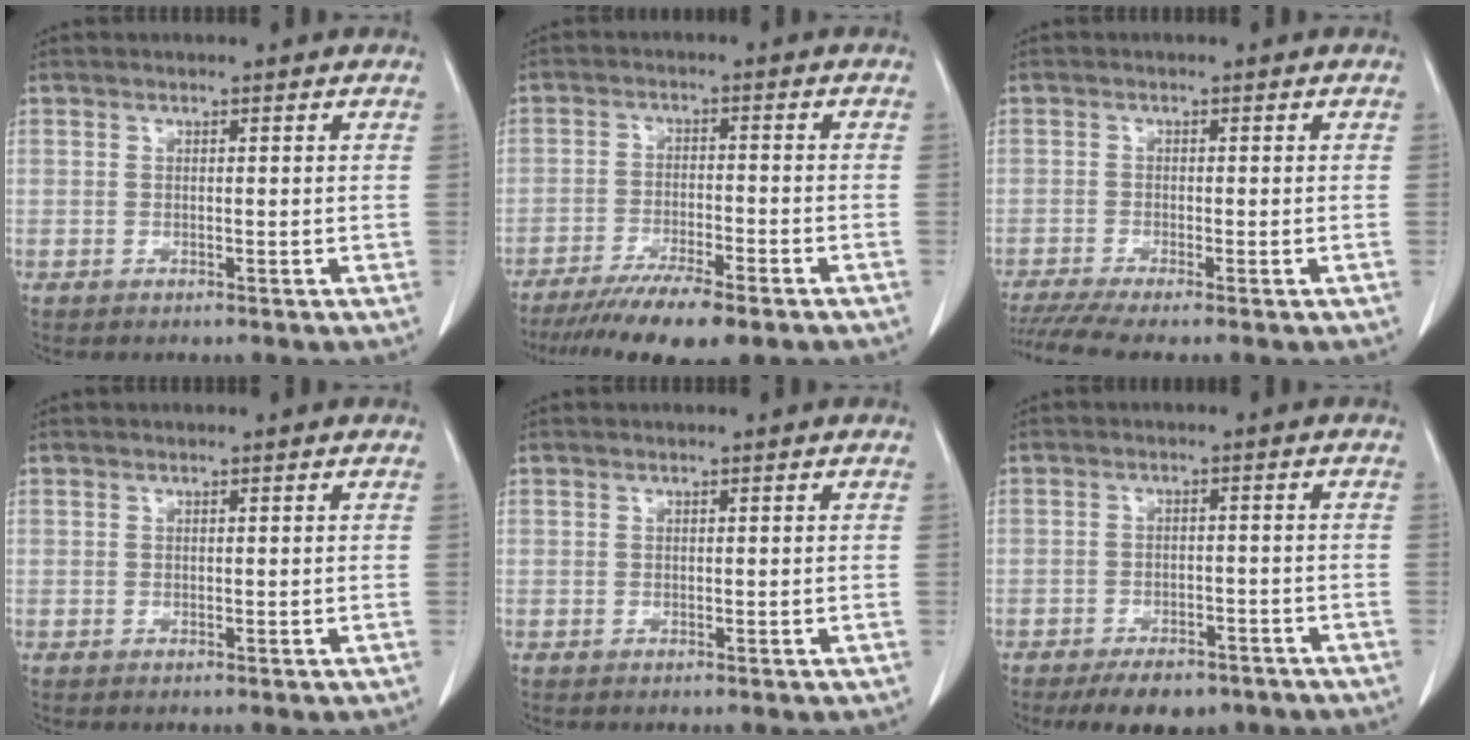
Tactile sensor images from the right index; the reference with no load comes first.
{"total": 11.0, "force": [-8.5, 1.3, 6.9], "torque": [-0.107, -0.023, -0.136]}
{"total": 5.3, "force": [-4.3, -0.4, 3.1], "torque": [-0.055, -0.011, -0.076]}
{"total": 0.0}
{"total": 0.0}
{"total": 7.5, "force": [-5.9, 3.5, 3.2], "torque": [-0.041, 0.003, -0.083]}